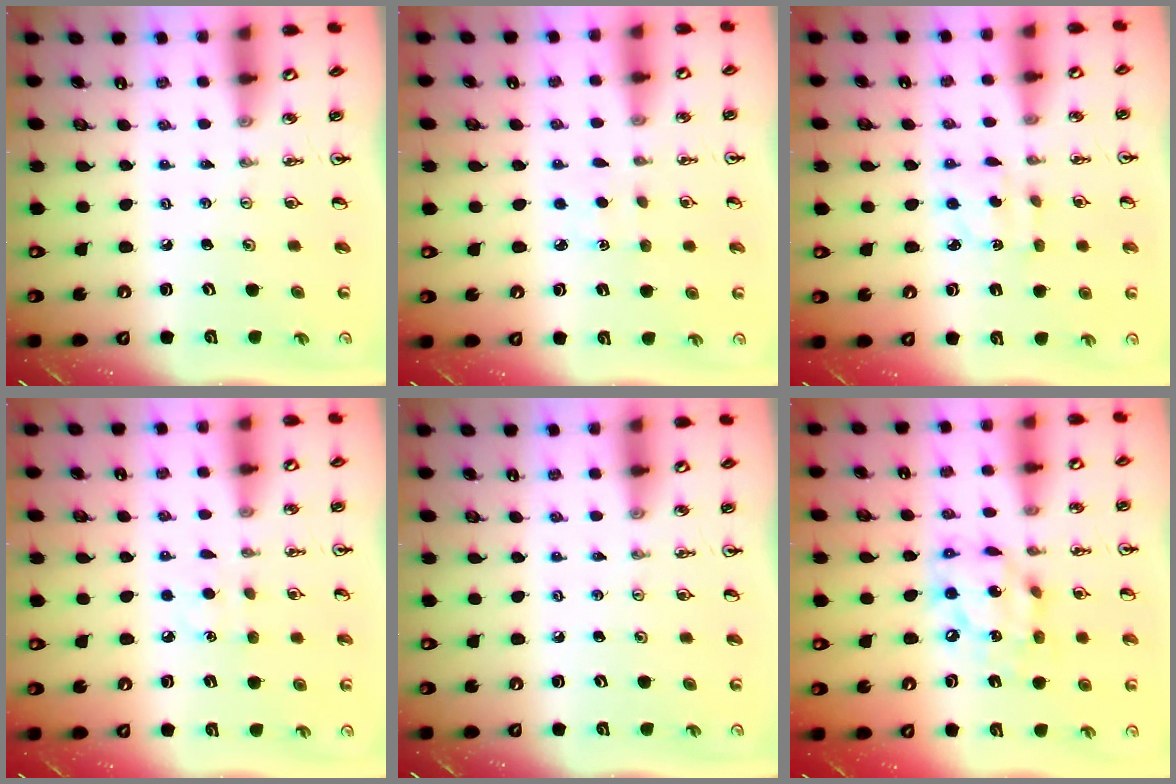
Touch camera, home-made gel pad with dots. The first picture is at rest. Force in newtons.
{"total": 1.5, "press": 1.5, "slide": 0.2}
{"total": 2.4, "press": 2.3, "slide": 0.5}
{"total": 4.8, "press": 4.8, "slide": 0.5}
{"total": 0.0}
{"total": 14.4, "press": 14.3, "slide": 1.7}